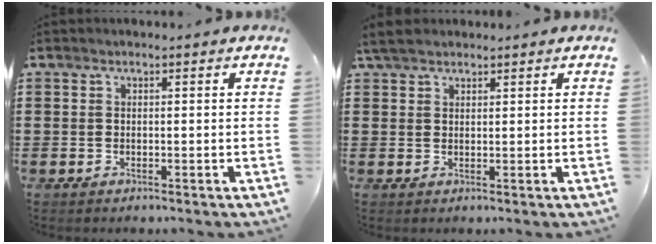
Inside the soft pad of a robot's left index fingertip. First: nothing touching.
{"total": 2.8, "force": [2.2, 1.1, 1.2], "torque": [-0.031, 0.007, 0.043]}